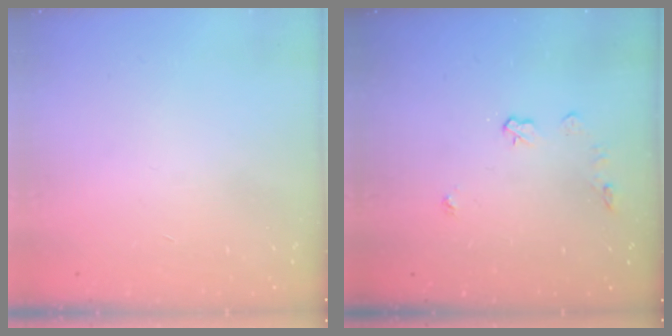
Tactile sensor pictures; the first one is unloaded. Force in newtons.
{"total": 4.1, "press": 4.1, "slide": 0.6}